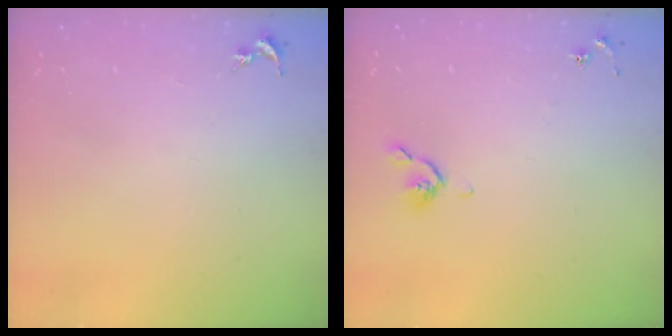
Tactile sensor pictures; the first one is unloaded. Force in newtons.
{"total": 5.3, "press": 5.2, "slide": 0.9}